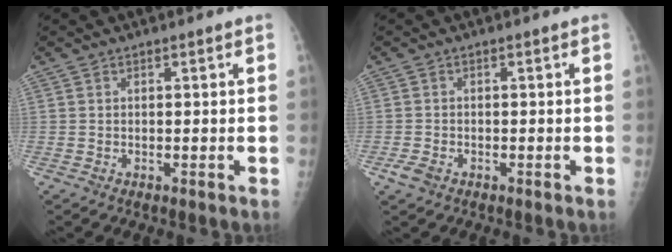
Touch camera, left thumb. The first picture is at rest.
{"total": 2.3, "force": [-1.2, 1.5, 1.3], "torque": [-0.025, 0.000, -0.022]}